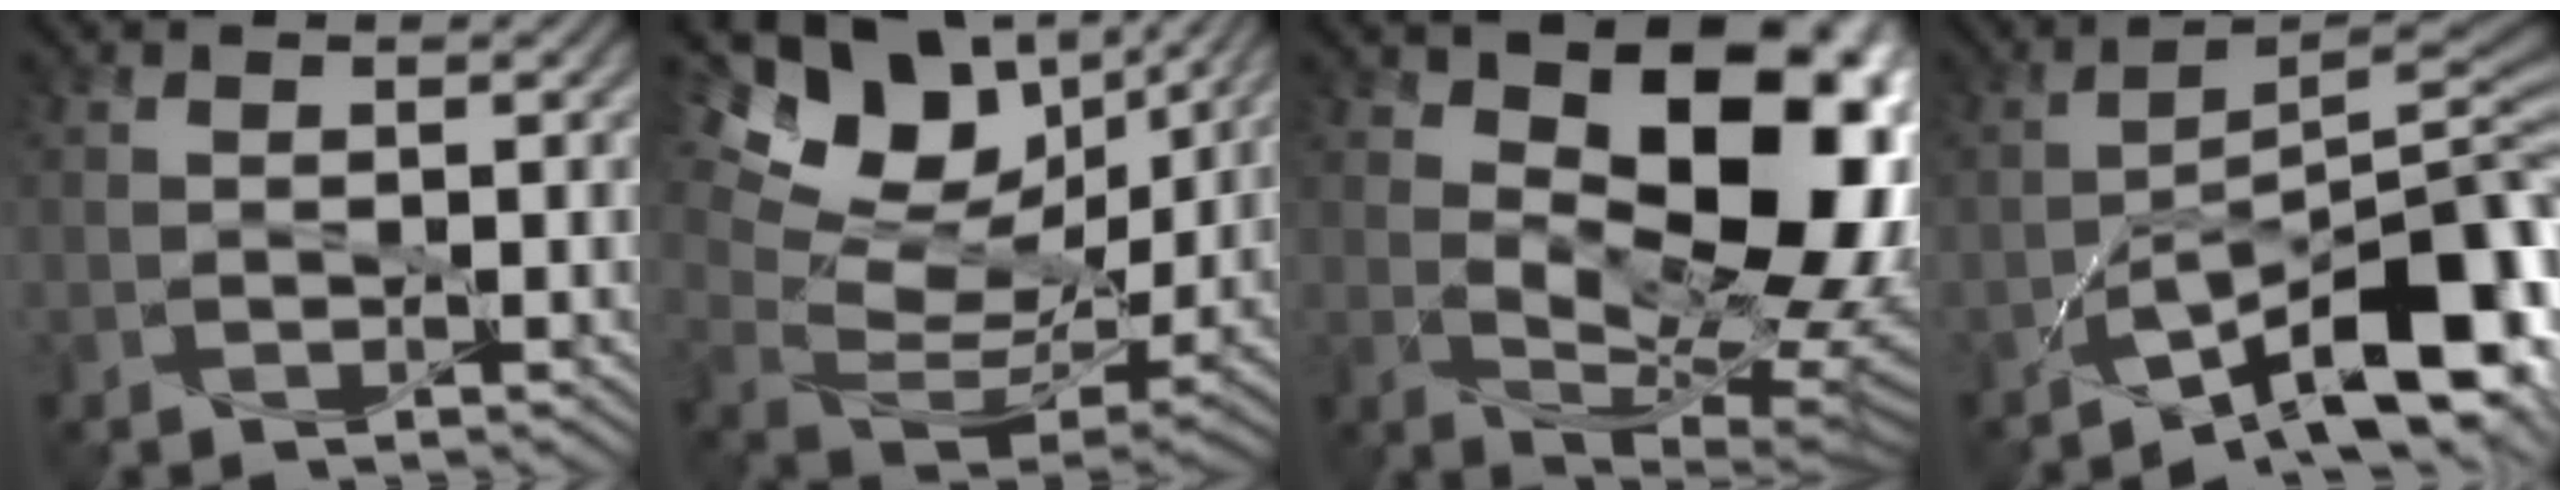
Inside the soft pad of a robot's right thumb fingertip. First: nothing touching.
{"total": 17.8, "force": [9.1, 10.7, 10.9], "torque": [-0.238, 0.031, 0.167]}
{"total": 15.4, "force": [4.5, 8.3, 12.1], "torque": [-0.166, 0.002, 0.077]}
{"total": 12.7, "force": [-7.1, 3.7, 9.9], "torque": [-0.160, -0.002, -0.119]}